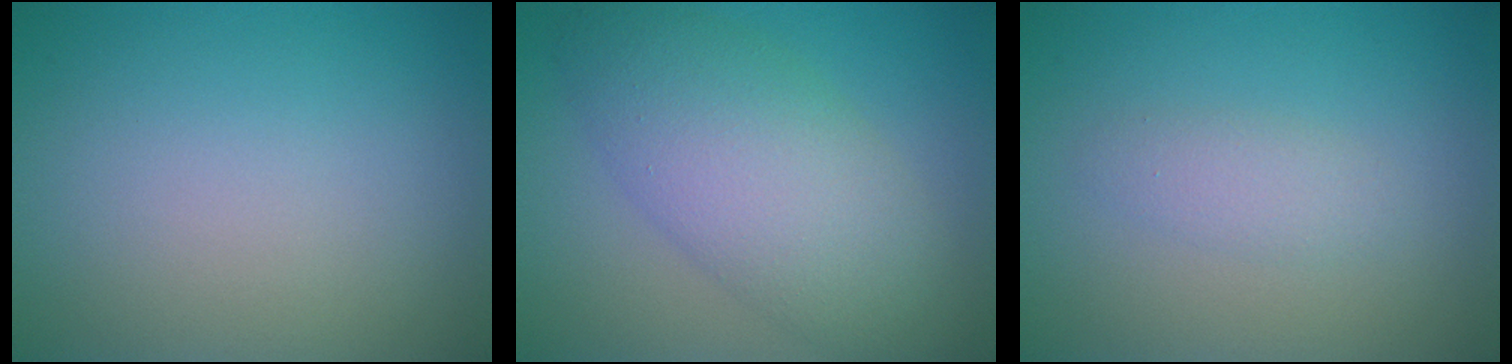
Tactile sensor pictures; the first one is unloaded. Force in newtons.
{"total": 7.4, "press": 7.4, "slide": 0.1}
{"total": 1.6, "press": 1.6, "slide": 0.1}